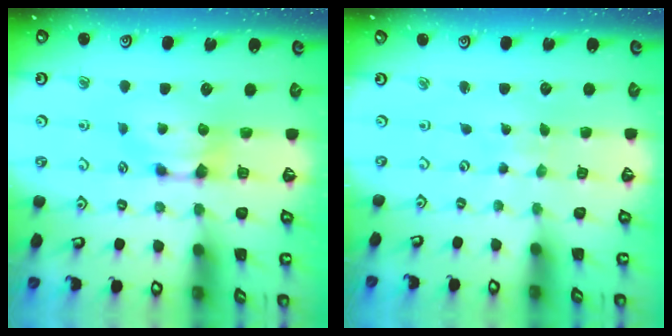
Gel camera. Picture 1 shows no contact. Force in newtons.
{"total": 6.4, "press": 6.4, "slide": 0.4}